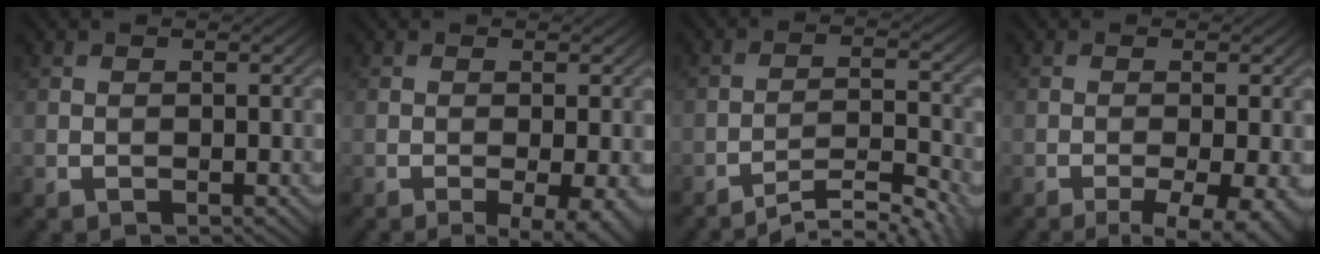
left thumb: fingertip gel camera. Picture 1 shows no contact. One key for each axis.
{"total": 4.7, "fx": -1.2, "fy": 1.6, "fz": 4.3, "tx": -0.064, "ty": 0.003, "tz": -0.018}
{"total": 5.0, "fx": -4.3, "fy": 0.0, "fz": 2.5, "tx": -0.044, "ty": 0.004, "tz": -0.066}
{"total": 6.3, "fx": -2.4, "fy": 1.9, "fz": 5.5, "tx": -0.089, "ty": 0.005, "tz": -0.031}